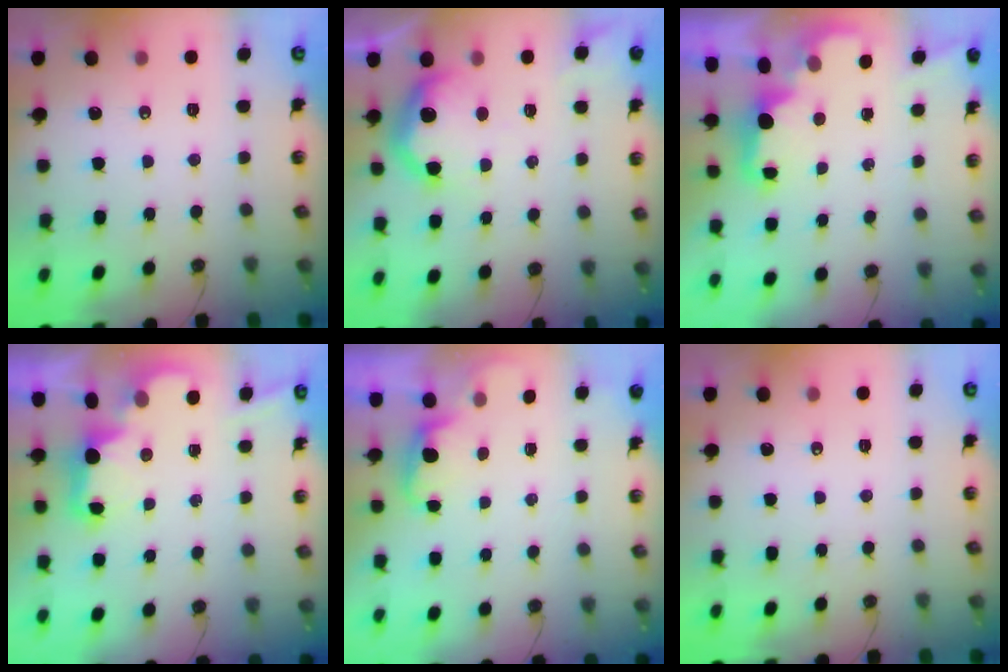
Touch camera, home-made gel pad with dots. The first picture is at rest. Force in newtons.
{"total": 15.2, "press": 15.1, "slide": 1.4}
{"total": 2.3, "press": 2.2, "slide": 0.7}
{"total": 3.0, "press": 2.9, "slide": 0.6}
{"total": 1.2, "press": 1.0, "slide": 0.7}
{"total": 0.0}